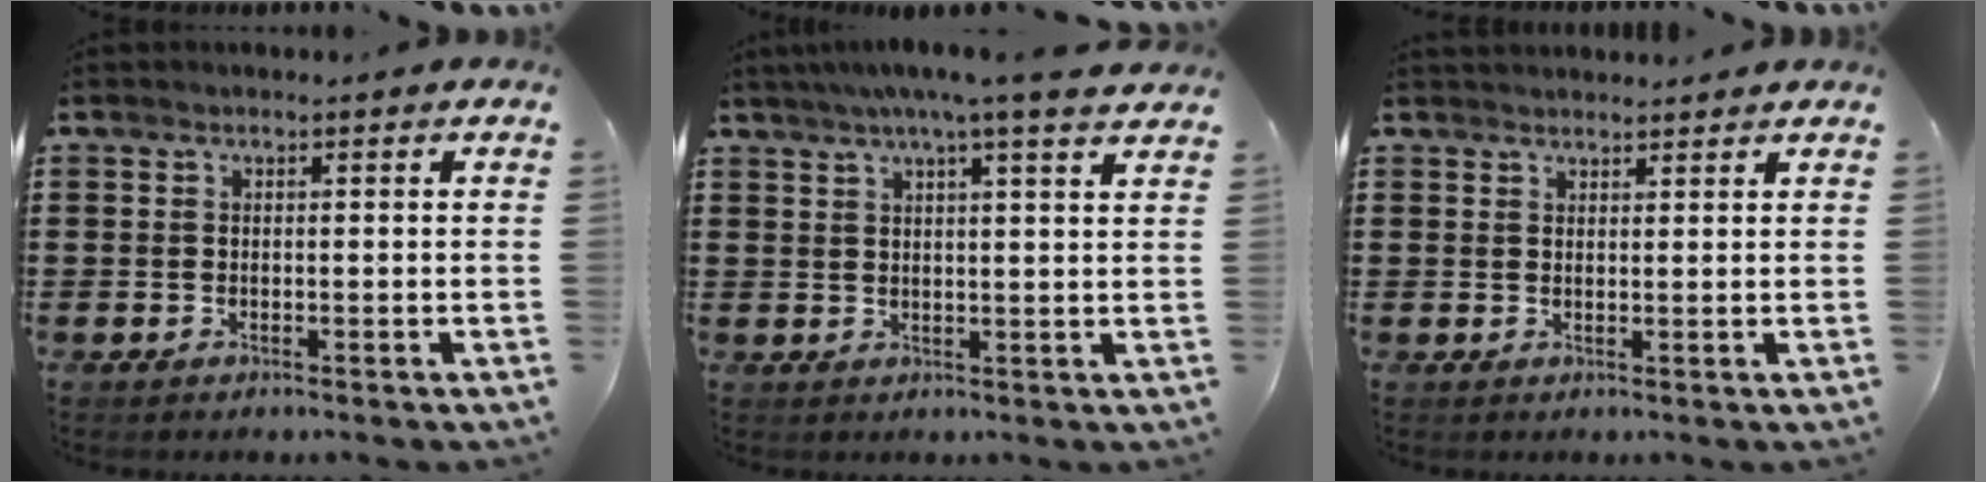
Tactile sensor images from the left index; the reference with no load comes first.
{"total": 5.3, "force": [4.0, -0.4, 3.4], "torque": [-0.071, -0.012, 0.067]}
{"total": 1.8, "force": [1.7, 0.5, -0.3], "torque": [0.000, 0.000, 0.034]}